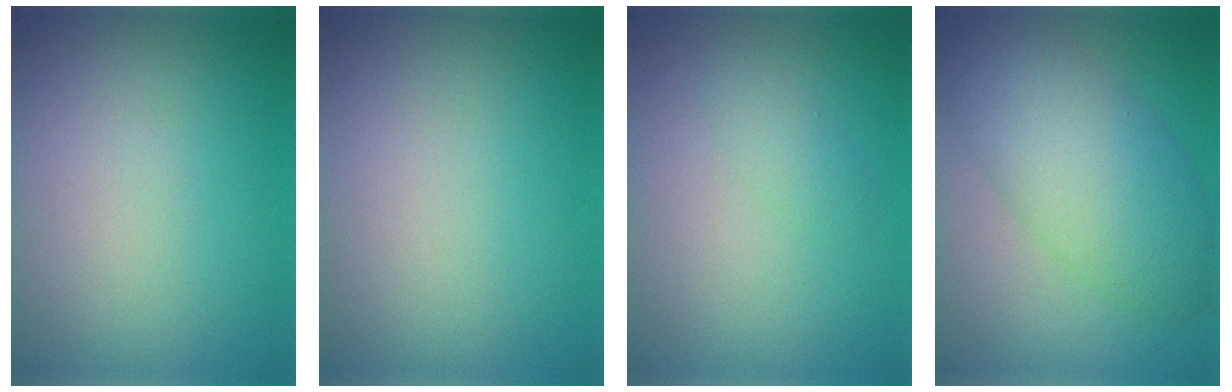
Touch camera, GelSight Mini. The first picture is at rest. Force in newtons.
{"total": 0.0}
{"total": 1.1, "press": 1.1, "slide": 0.0}
{"total": 7.2, "press": 7.2, "slide": 0.1}